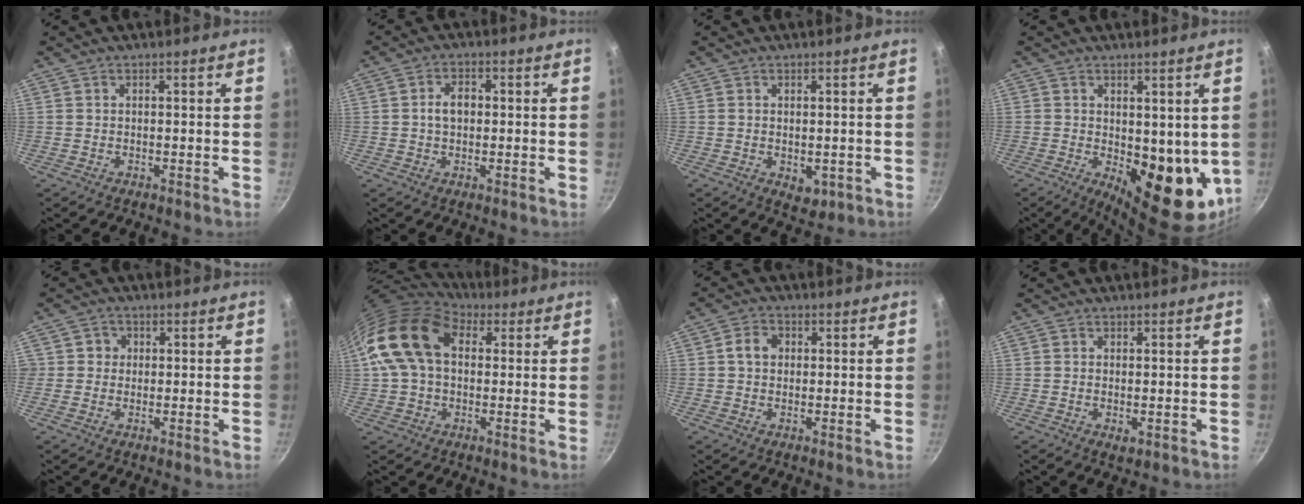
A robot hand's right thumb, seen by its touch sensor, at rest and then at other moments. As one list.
[{"total": 4.0, "force": [0.1, 2.8, 2.9], "torque": [-0.035, 0.011, -0.003]}, {"total": 3.2, "force": [-0.7, 2.2, 2.2], "torque": [-0.029, -0.012, -0.006]}, {"total": 14.0, "force": [-0.7, 7.2, 11.9], "torque": [-0.119, -0.036, 0.005]}, {"total": 2.7, "force": [0.2, 2.6, 0.5], "torque": [0.012, 0.003, -0.003]}, {"total": 15.9, "force": [3.2, 10.9, 11.1], "torque": [-0.185, 0.021, 0.042]}, {"total": 4.1, "force": [0.5, 3.2, 2.4], "torque": [-0.032, 0.010, 0.001]}, {"total": 1.6, "force": [-0.4, 0.7, 1.3], "torque": [-0.023, -0.007, -0.006]}]